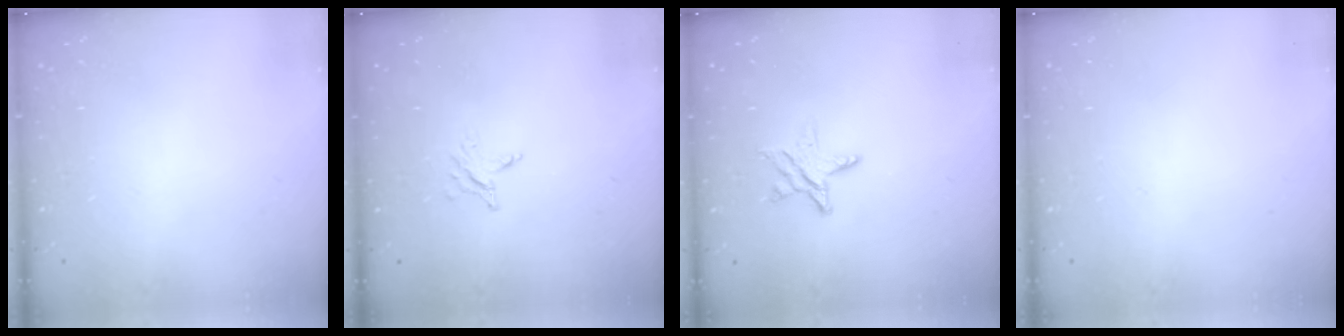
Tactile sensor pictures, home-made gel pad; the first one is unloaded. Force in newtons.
{"total": 2.8, "press": 2.7, "slide": 0.4}
{"total": 7.9, "press": 7.9, "slide": 0.6}
{"total": 0.0}